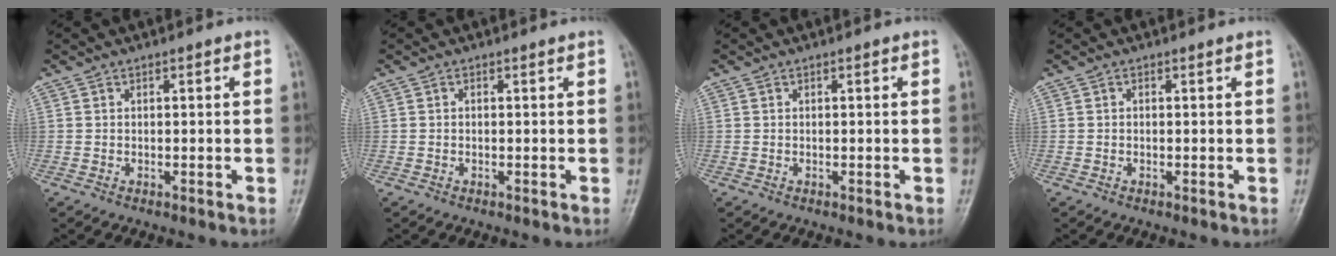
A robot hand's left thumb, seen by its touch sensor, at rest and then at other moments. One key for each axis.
{"total": 0.0}
{"total": 0.0}
{"total": 0.0}